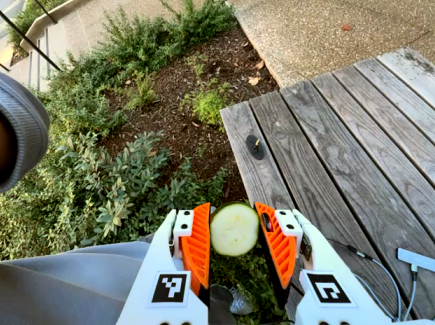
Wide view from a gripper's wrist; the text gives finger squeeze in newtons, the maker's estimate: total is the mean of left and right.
{"total": 12.9, "left": 13.4, "right": 12.4}